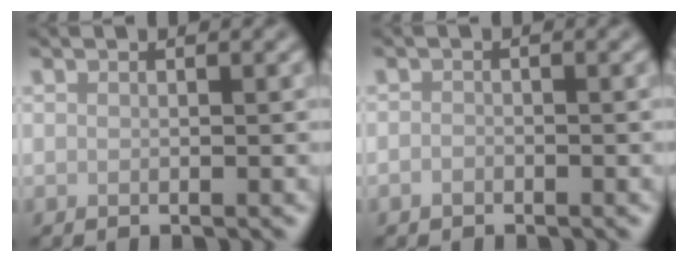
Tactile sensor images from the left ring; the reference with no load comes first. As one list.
[{"total": 0.8, "force": [-0.5, 0.5, 0.2], "torque": [-0.005, -0.001, -0.011]}]